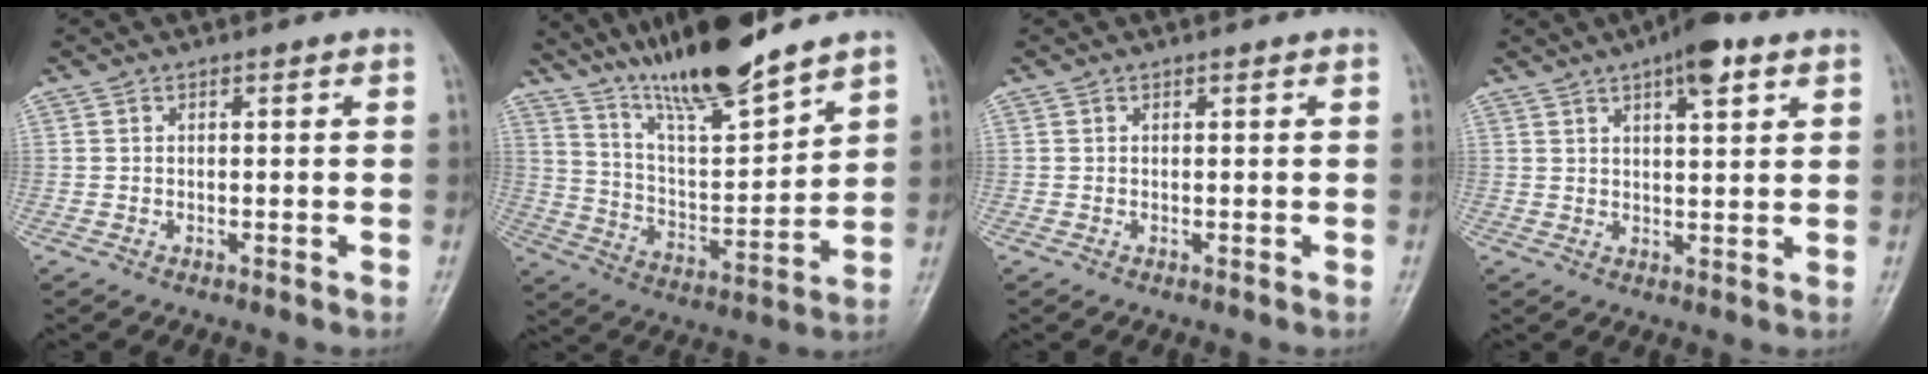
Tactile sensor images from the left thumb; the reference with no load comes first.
{"total": 16.4, "force": [13.6, 2.0, 9.0], "torque": [-0.140, -0.071, 0.251]}
{"total": 0.0}
{"total": 7.7, "force": [4.3, 2.4, 5.9], "torque": [-0.078, -0.010, 0.061]}